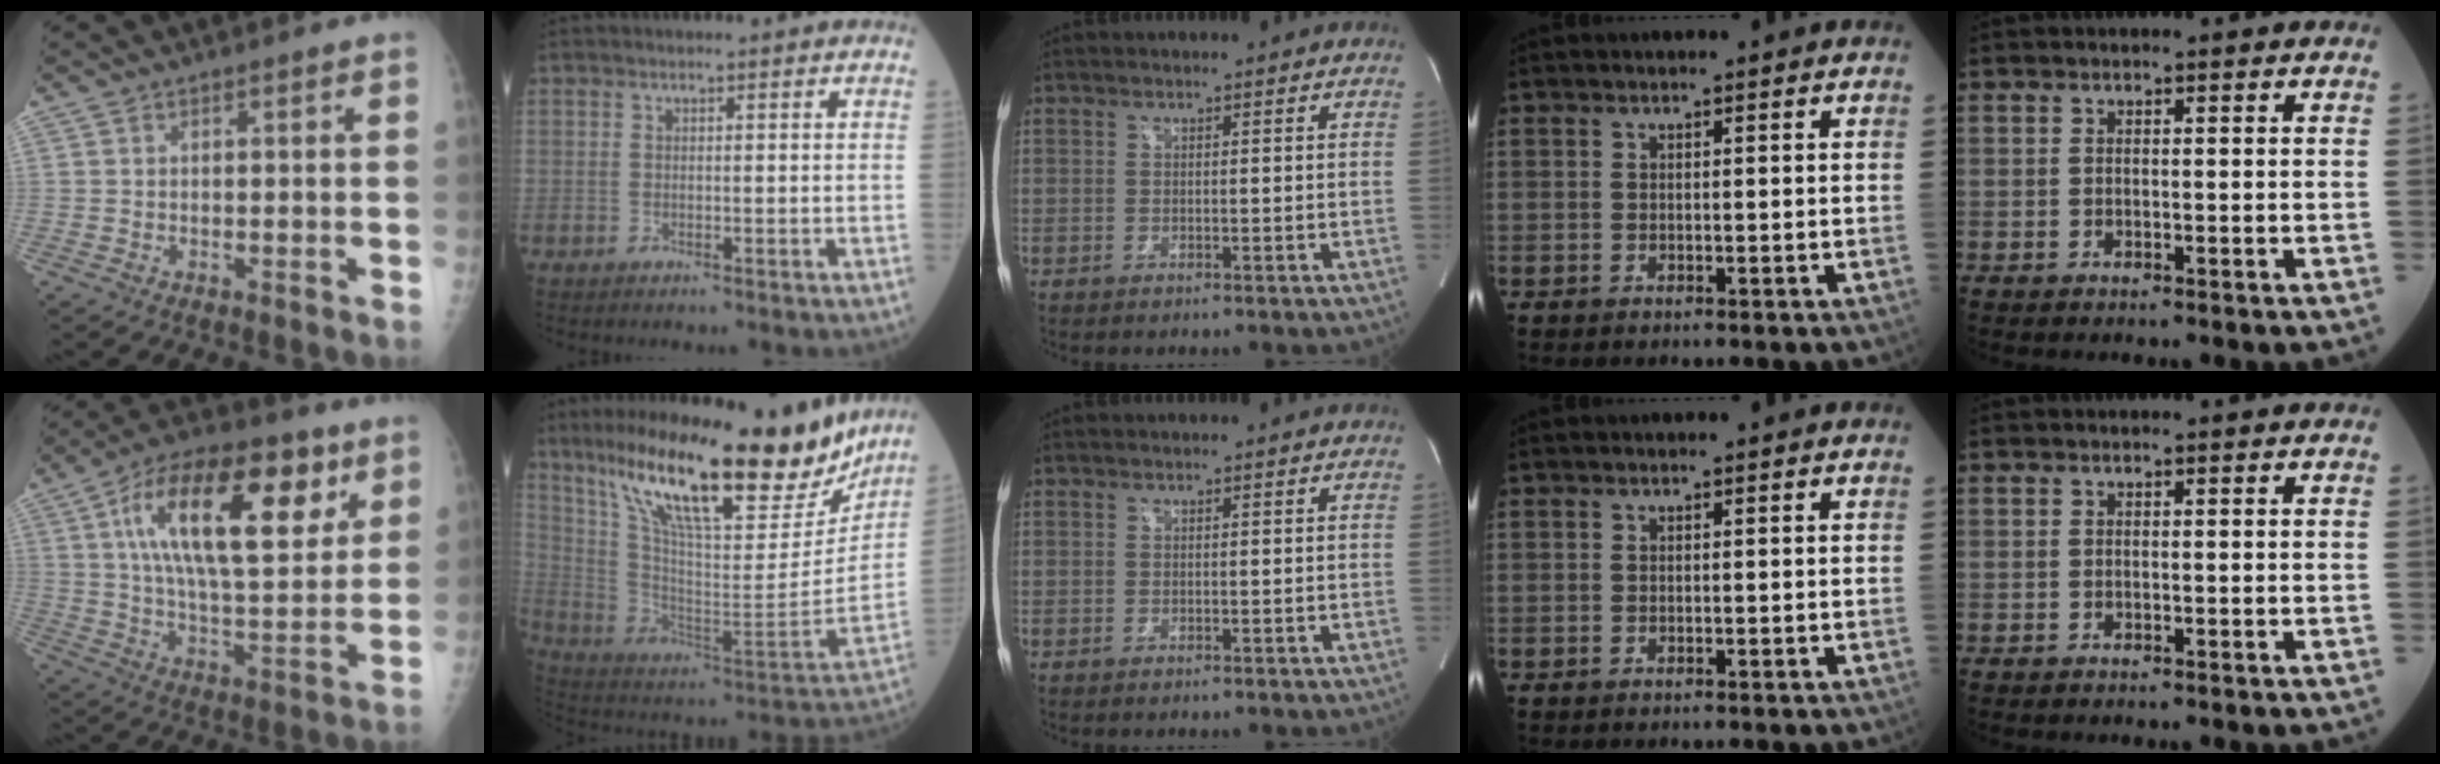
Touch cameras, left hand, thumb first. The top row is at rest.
{"thumb": {"total": 23.7, "force": [9.1, 10.3, 19.3], "torque": [-0.294, -0.014, 0.146]}, "index": {"total": 27.8, "force": [20.5, 5.5, 17.8], "torque": [-0.294, -0.020, 0.322]}}